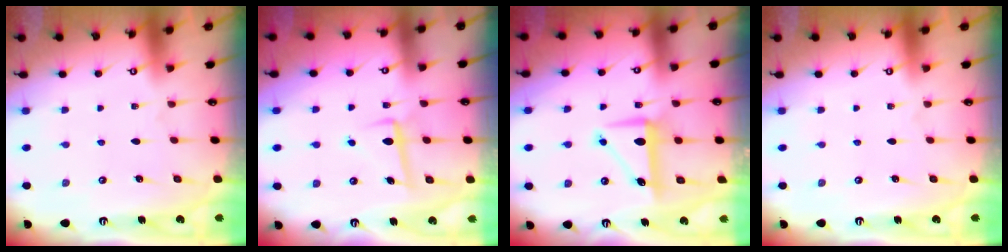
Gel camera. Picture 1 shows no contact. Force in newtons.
{"total": 6.0, "press": 5.8, "slide": 1.2}
{"total": 8.3, "press": 8.2, "slide": 0.3}
{"total": 0.0}